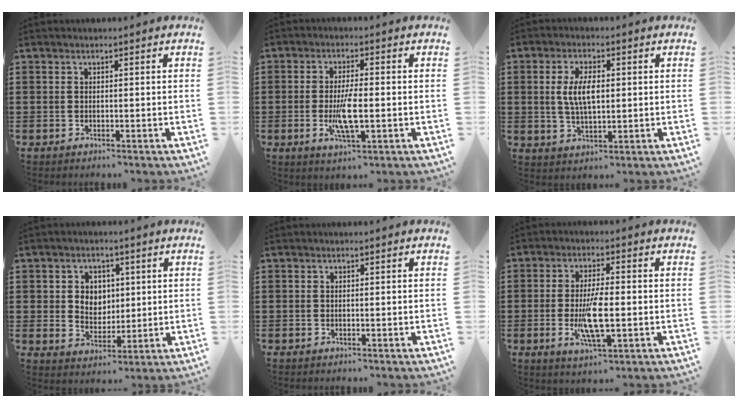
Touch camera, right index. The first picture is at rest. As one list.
[{"total": 6.2, "force": [-1.1, 1.6, 5.9], "torque": [-0.120, -0.007, -0.024]}, {"total": 5.9, "force": [0.5, 2.5, 5.3], "torque": [-0.113, 0.007, 0.004]}, {"total": 4.3, "force": [1.1, 4.0, 1.2], "torque": [-0.035, 0.011, 0.014]}, {"total": 0.0}, {"total": 7.9, "force": [-1.3, 2.2, 7.4], "torque": [-0.152, -0.013, -0.025]}]